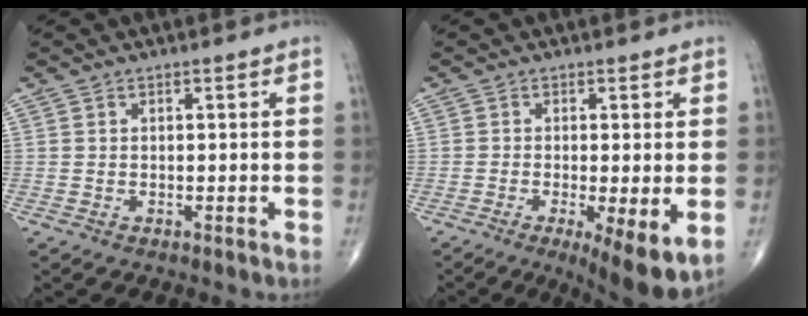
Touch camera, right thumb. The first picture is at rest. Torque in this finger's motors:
{"motor_torque": [-0.50, 0.58, -0.12, -0.34, 0.03]}